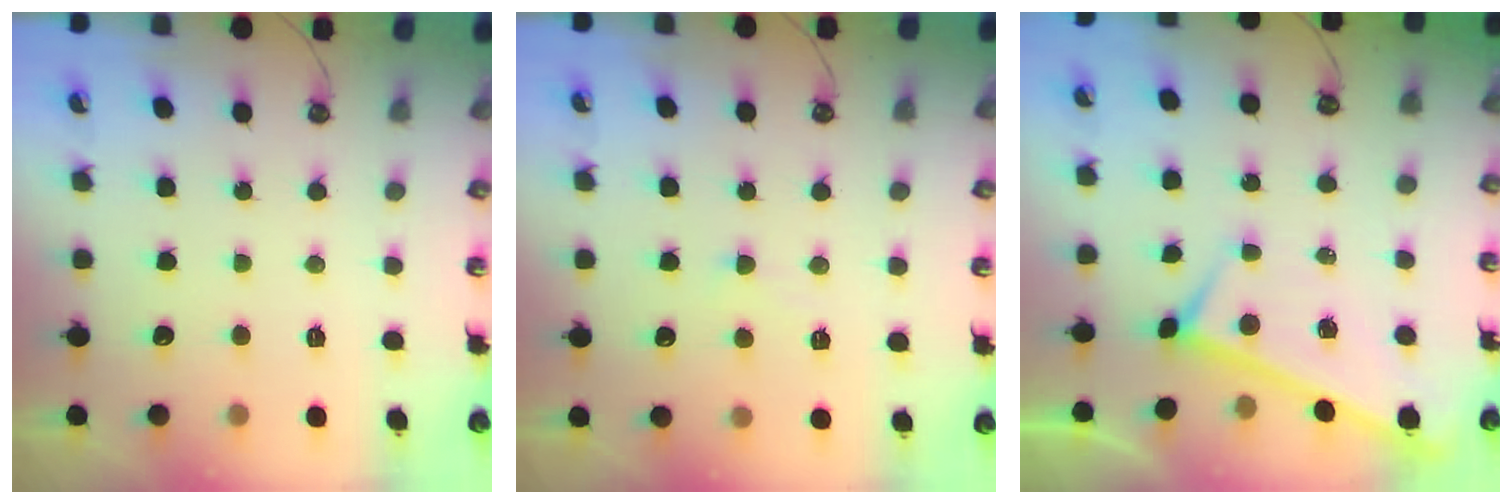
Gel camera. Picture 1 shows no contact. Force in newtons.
{"total": 2.7, "press": 2.7, "slide": 0.4}
{"total": 0.0}